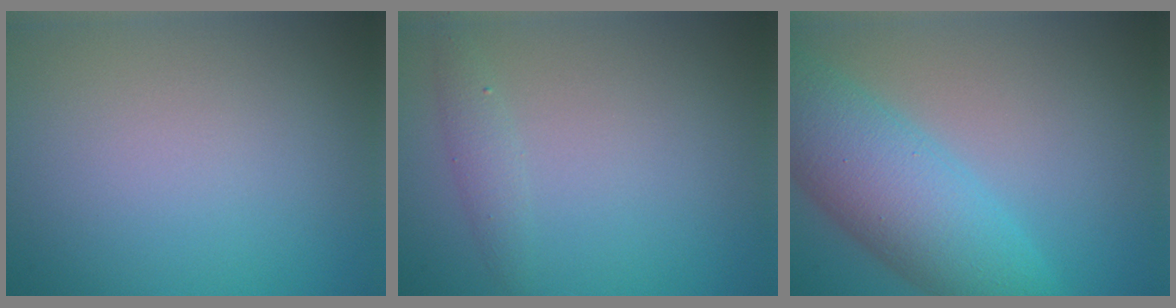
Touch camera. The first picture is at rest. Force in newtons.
{"total": 1.3, "press": 1.3, "slide": 0.1}
{"total": 8.3, "press": 8.3, "slide": 0.4}